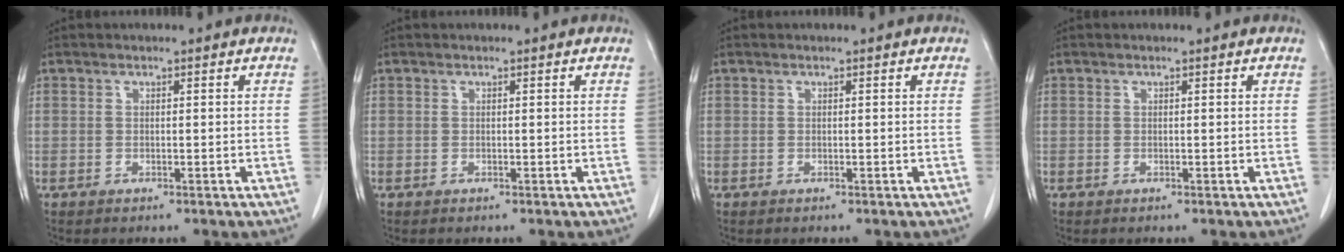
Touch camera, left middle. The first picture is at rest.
{"total": 0.0}
{"total": 0.0}
{"total": 0.0}